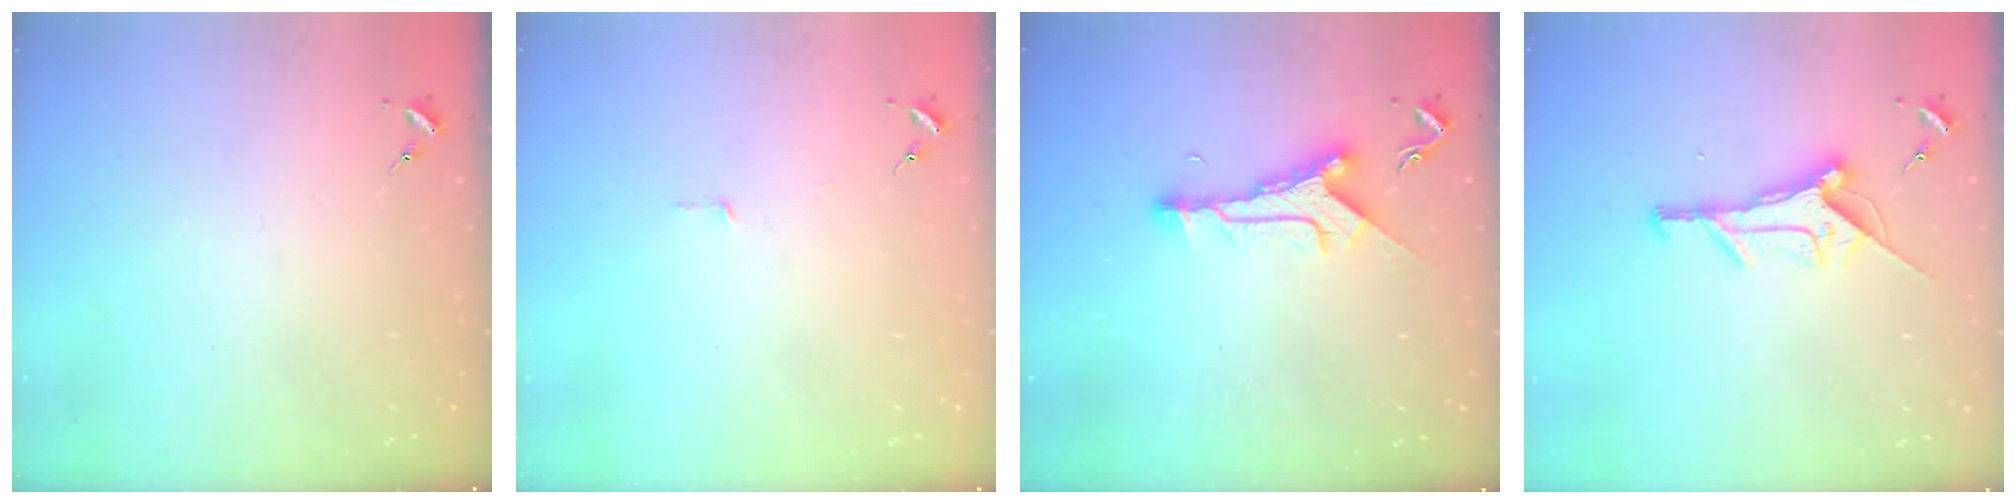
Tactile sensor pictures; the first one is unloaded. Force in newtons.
{"total": 2.8, "press": 2.8, "slide": 0.2}
{"total": 9.8, "press": 9.8, "slide": 0.3}
{"total": 11.7, "press": 11.7, "slide": 0.3}